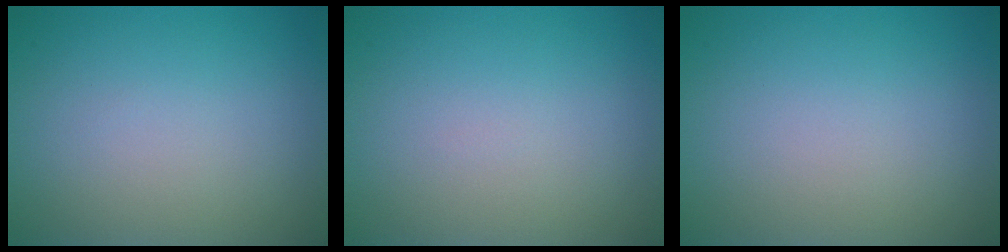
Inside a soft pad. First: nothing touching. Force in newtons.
{"total": 0.0}
{"total": 0.0}